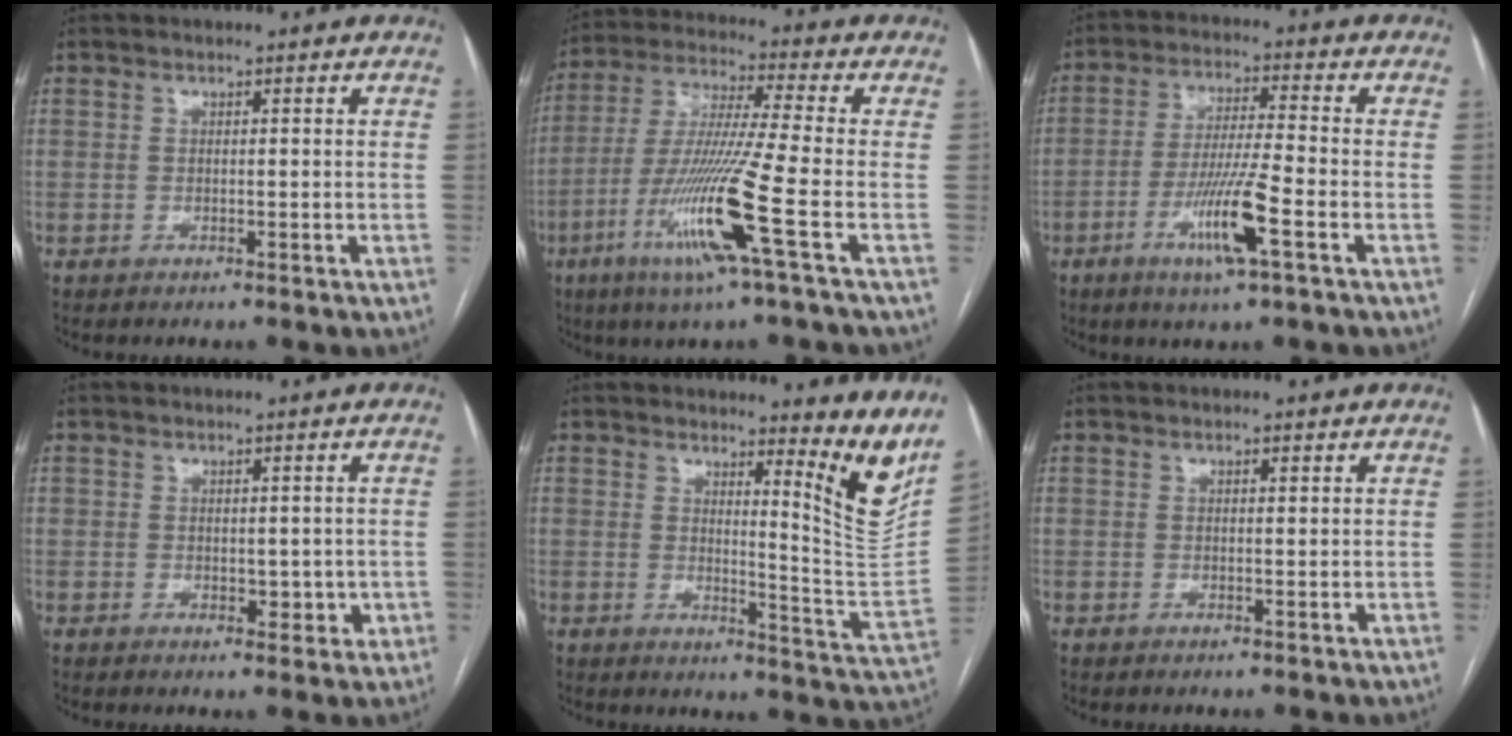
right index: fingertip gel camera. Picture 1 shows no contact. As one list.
[{"total": 15.0, "force": [-5.7, -1.7, 13.8], "torque": [-0.281, -0.027, -0.112]}, {"total": 9.8, "force": [-4.0, -0.2, 8.9], "torque": [-0.171, -0.013, -0.076]}, {"total": 3.1, "force": [-0.1, 2.2, 2.2], "torque": [-0.024, 0.007, 0.008]}, {"total": 11.5, "force": [9.4, -0.4, 6.5], "torque": [-0.067, -0.089, 0.106]}, {"total": 0.8, "force": [0.5, 0.1, 0.6], "torque": [-0.009, 0.001, 0.007]}]